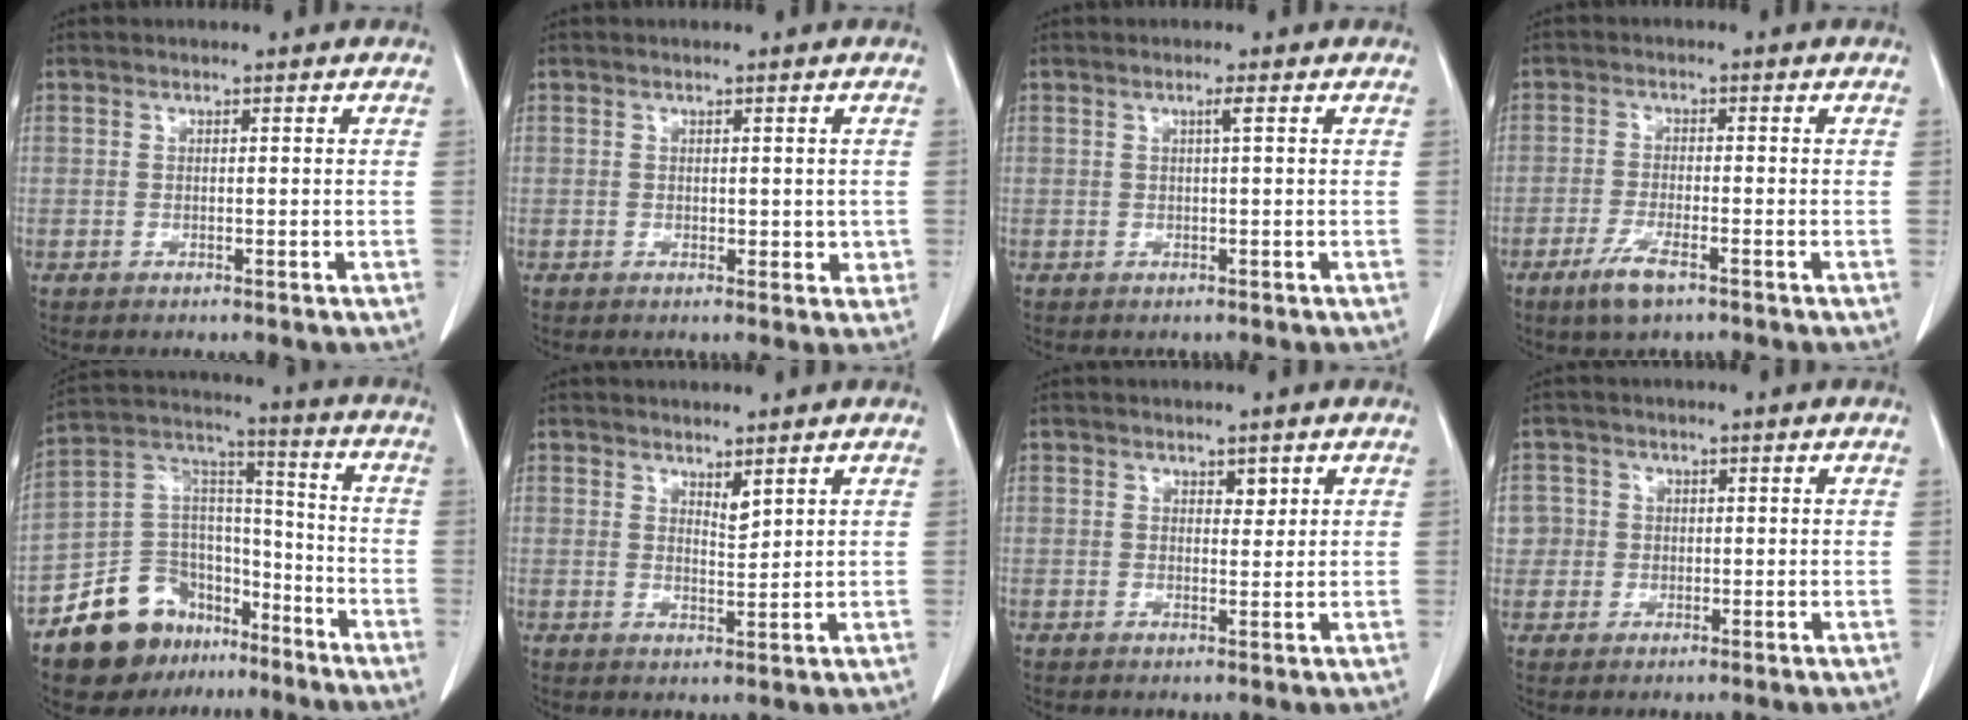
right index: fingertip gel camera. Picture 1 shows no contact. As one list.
[{"total": 2.3, "force": [0.0, 1.5, 1.7], "torque": [-0.017, -0.003, 0.004]}, {"total": 1.0, "force": [0.3, -0.3, 0.9], "torque": [-0.020, 0.001, 0.006]}, {"total": 4.7, "force": [-3.0, 0.9, 3.6], "torque": [-0.080, -0.007, -0.052]}, {"total": 15.4, "force": [-10.5, 10.0, 5.5], "torque": [-0.093, 0.071, -0.175]}, {"total": 2.1, "force": [1.6, 0.4, 1.3], "torque": [-0.025, -0.010, 0.034]}, {"total": 1.8, "force": [1.0, 0.9, 1.1], "torque": [-0.013, -0.003, 0.017]}, {"total": 3.1, "force": [0.2, 3.1, -0.1], "torque": [0.018, 0.009, 0.002]}]